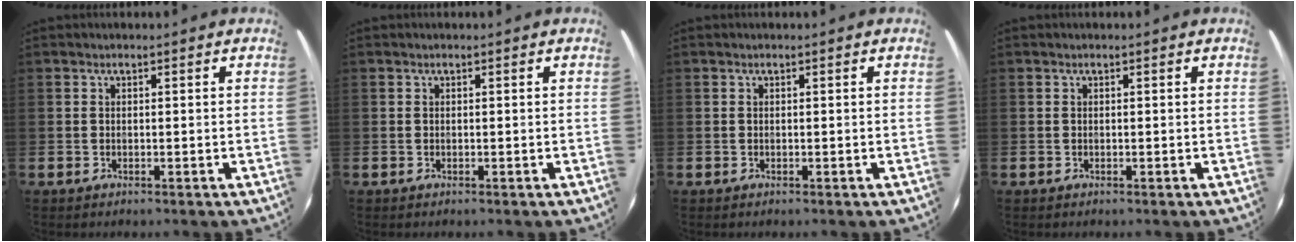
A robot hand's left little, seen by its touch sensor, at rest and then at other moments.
{"total": 0.0}
{"total": 0.0}
{"total": 0.0}